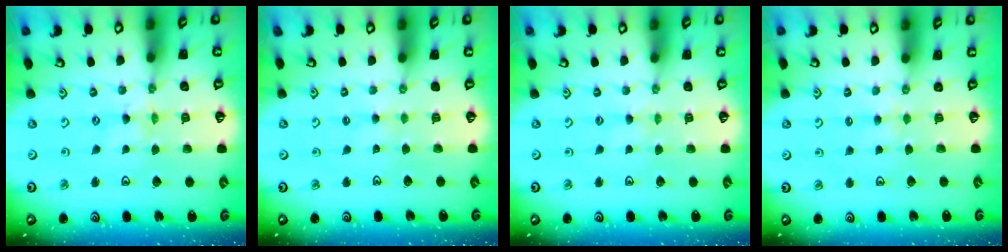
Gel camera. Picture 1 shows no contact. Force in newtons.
{"total": 1.4, "press": 1.4, "slide": 0.3}
{"total": 1.2, "press": 1.2, "slide": 0.3}
{"total": 2.3, "press": 2.2, "slide": 0.4}